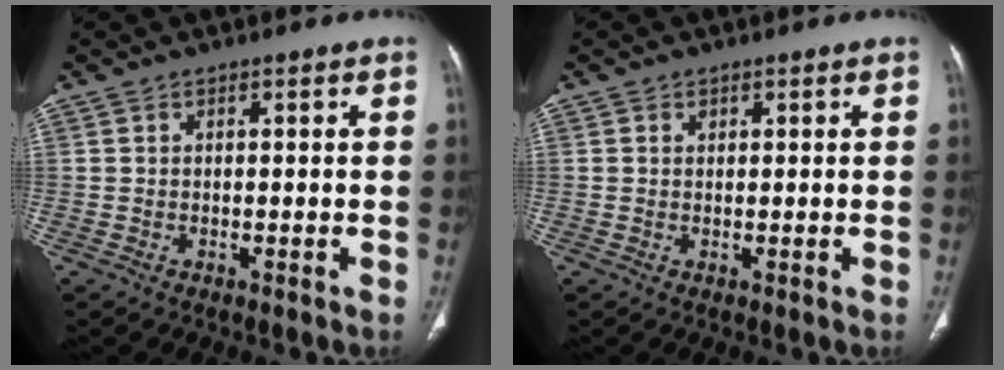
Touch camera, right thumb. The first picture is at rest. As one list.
[{"total": 0.8, "force": [0.4, 0.6, 0.3], "torque": [0.002, -0.002, 0.007]}]